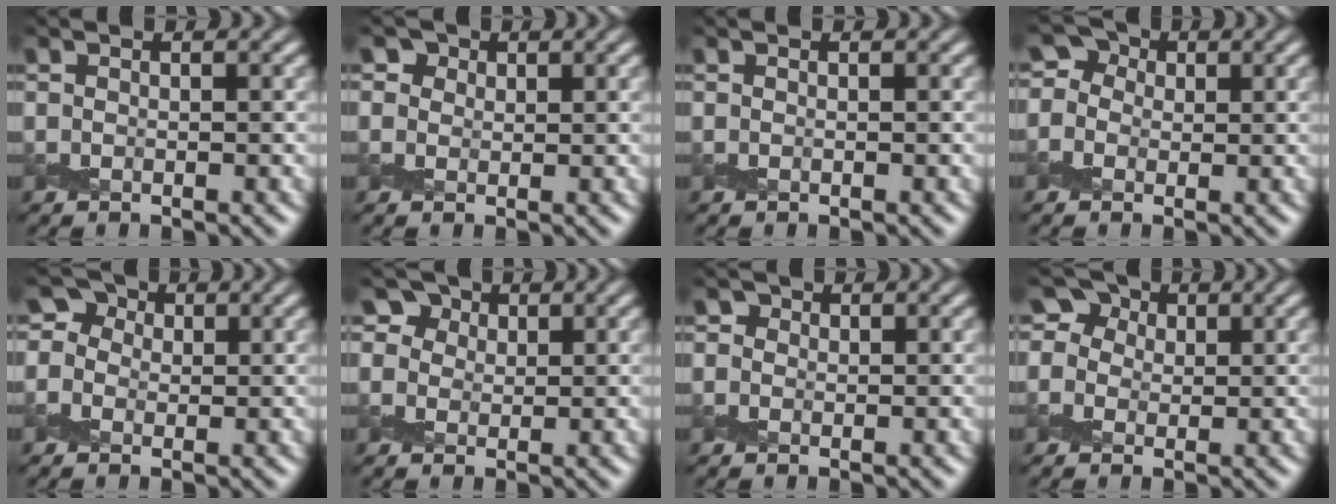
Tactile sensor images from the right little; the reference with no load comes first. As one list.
[{"total": 3.3, "force": [1.9, 2.3, 1.2], "torque": [-0.032, 0.004, 0.021]}, {"total": 0.0}, {"total": 3.4, "force": [0.5, 3.1, 1.4], "torque": [-0.008, 0.013, -0.020]}, {"total": 3.7, "force": [0.9, 3.2, 1.5], "torque": [-0.006, 0.015, -0.018]}, {"total": 5.5, "force": [3.1, 4.0, 2.1], "torque": [-0.045, 0.007, 0.039]}, {"total": 1.6, "force": [0.7, 1.3, 0.6], "torque": [-0.007, 0.005, -0.007]}, {"total": 5.1, "force": [2.1, 4.1, 2.2], "torque": [-0.031, 0.022, 0.010]}]